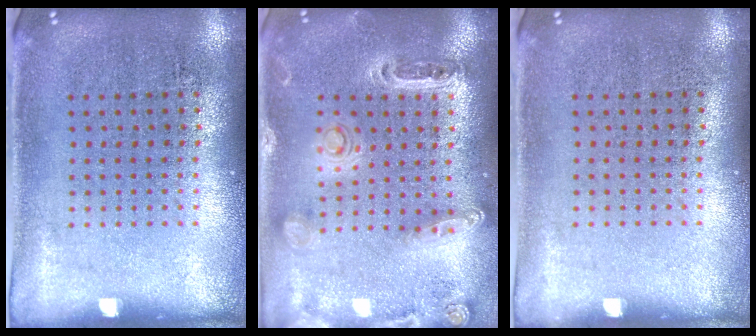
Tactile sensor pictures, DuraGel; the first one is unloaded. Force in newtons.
{"total": 1.3, "press": 1.2, "slide": 0.4}
{"total": 0.0}